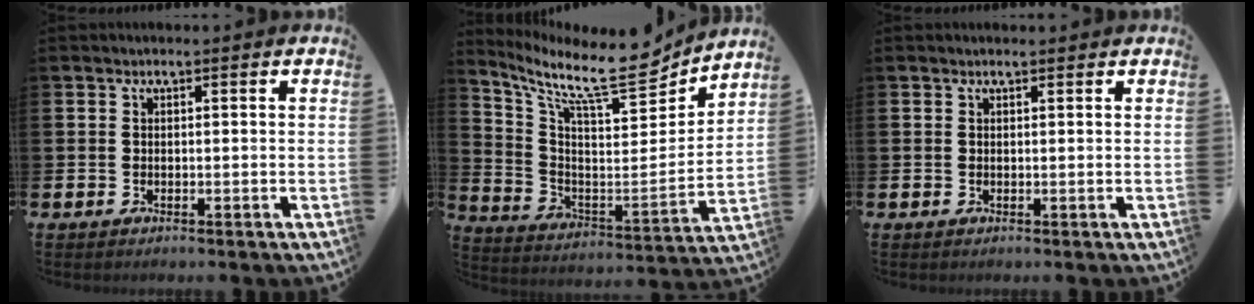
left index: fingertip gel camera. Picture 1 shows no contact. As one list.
[{"total": 13.0, "force": [10.6, 3.0, 7.0], "torque": [-0.149, -0.082, 0.171]}, {"total": 0.5, "force": [0.5, 0.0, 0.1], "torque": [-0.002, 0.000, 0.009]}]